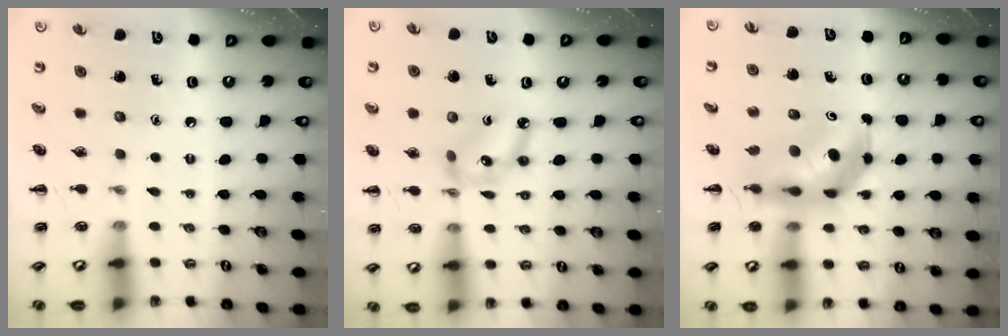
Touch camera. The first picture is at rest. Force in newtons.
{"total": 7.8, "press": 7.6, "slide": 1.8}
{"total": 6.5, "press": 6.2, "slide": 1.8}